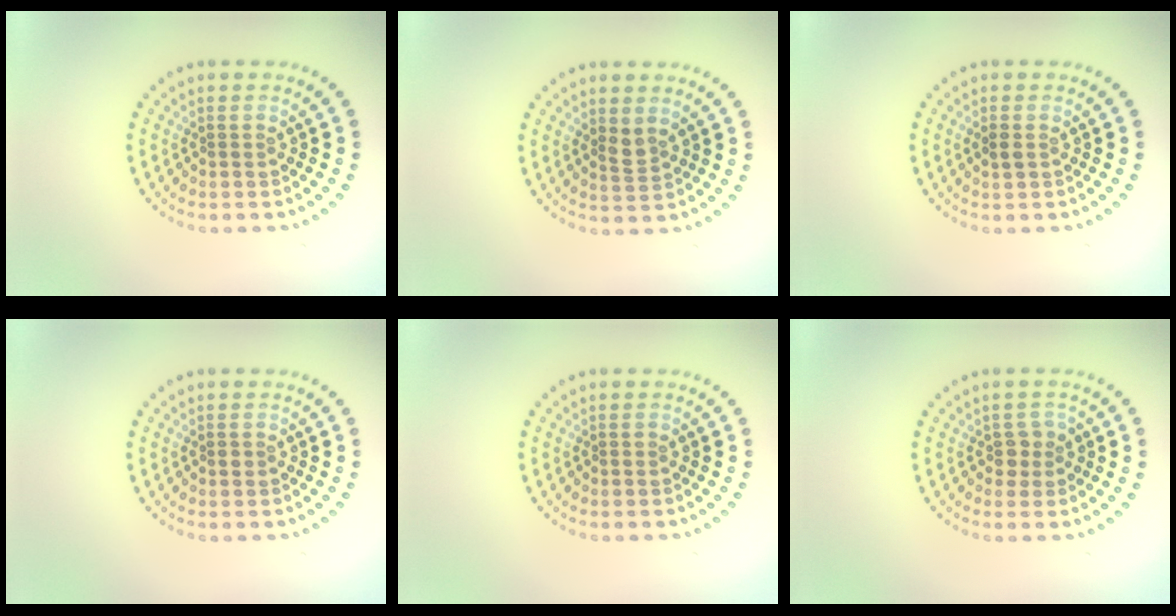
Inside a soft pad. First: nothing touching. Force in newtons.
{"total": 1.5, "press": 1.2, "slide": 1.0}
{"total": 0.9, "press": 0.9, "slide": 0.2}
{"total": 0.6, "press": 0.6, "slide": 0.0}
{"total": 0.0}
{"total": 1.5, "press": 1.3, "slide": 0.7}